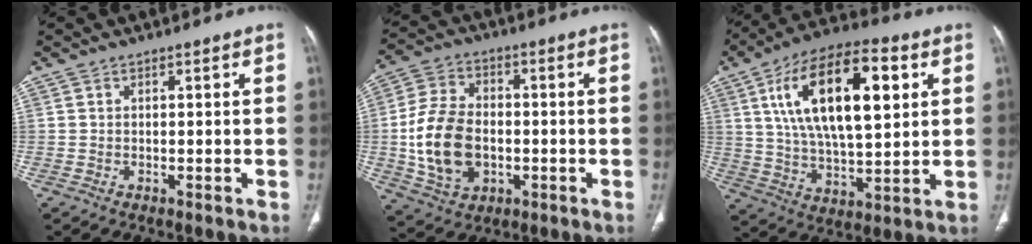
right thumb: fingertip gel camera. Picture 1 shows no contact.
{"total": 14.6, "force": [-1.8, 10.0, 10.4], "torque": [-0.190, 0.013, -0.025]}
{"total": 22.7, "force": [6.9, 10.1, 19.2], "torque": [-0.314, -0.004, 0.112]}